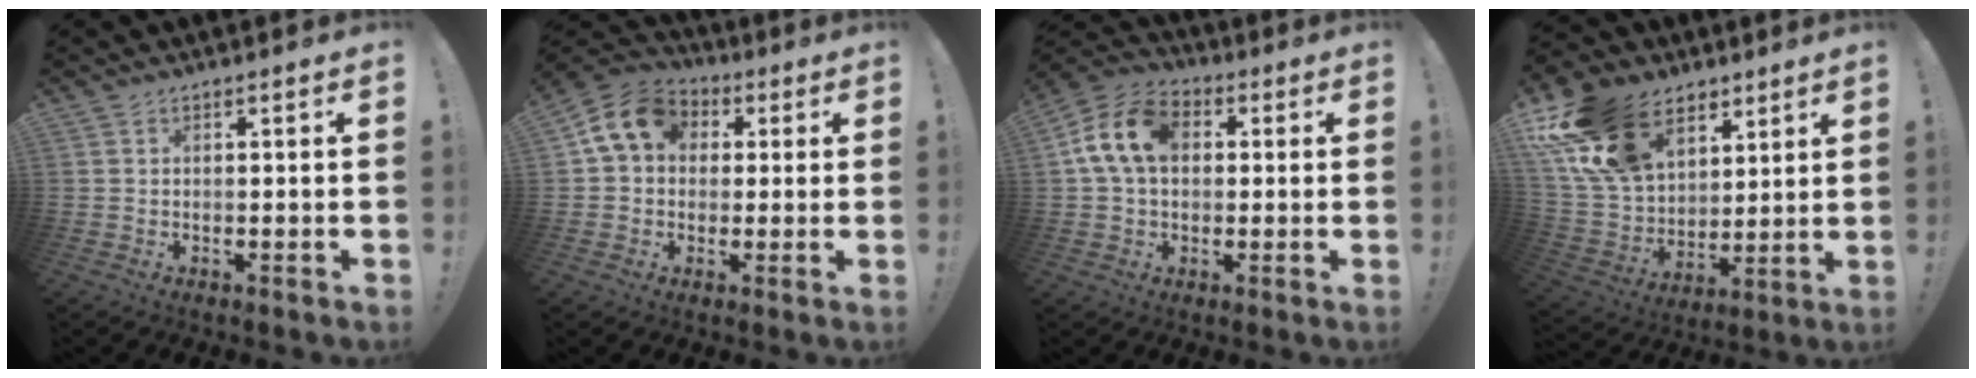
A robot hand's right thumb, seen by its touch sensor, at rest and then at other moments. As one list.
[{"total": 11.2, "force": [3.3, 8.8, 6.1], "torque": [-0.094, 0.003, 0.068]}, {"total": 13.7, "force": [3.0, 9.6, 9.2], "torque": [-0.164, 0.013, 0.059]}, {"total": 21.7, "force": [11.5, 14.6, 11.2], "torque": [-0.208, -0.055, 0.225]}]